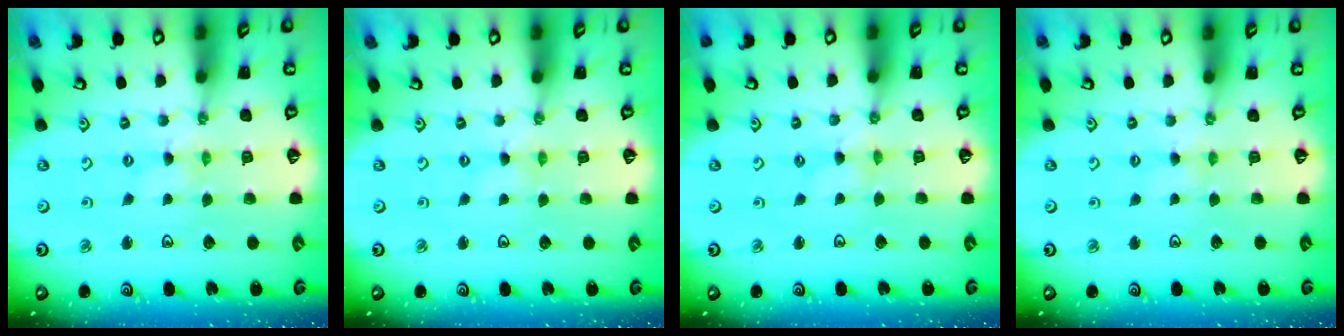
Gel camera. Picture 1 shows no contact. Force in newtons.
{"total": 0.0}
{"total": 0.6, "press": 0.6, "slide": 0.2}
{"total": 1.8, "press": 1.7, "slide": 0.3}